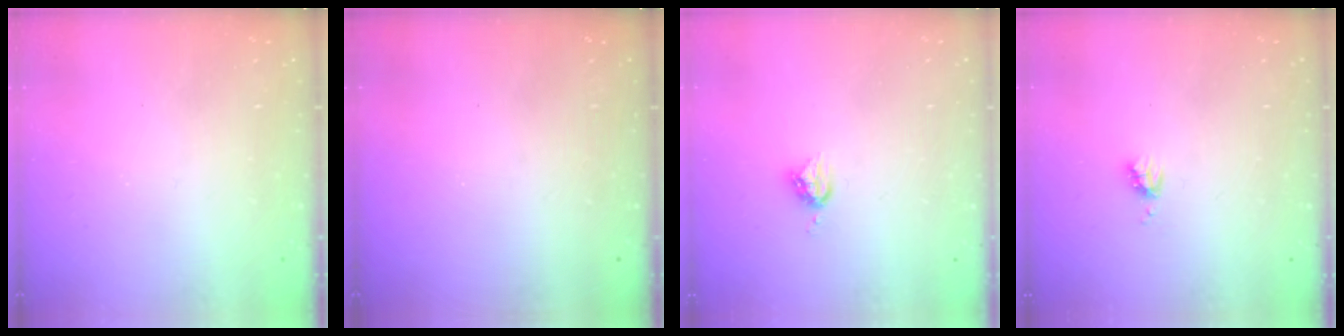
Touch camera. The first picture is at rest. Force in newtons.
{"total": 0.0}
{"total": 5.1, "press": 5.1, "slide": 0.0}
{"total": 3.7, "press": 3.7, "slide": 0.4}